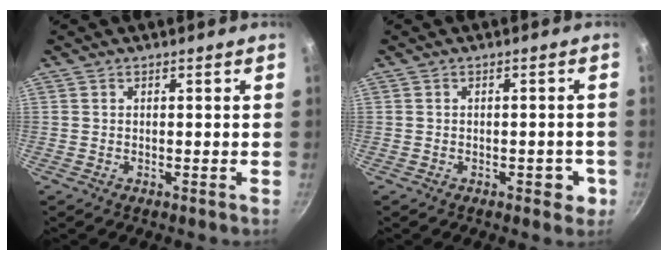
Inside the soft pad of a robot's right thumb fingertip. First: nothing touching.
{"total": 3.4, "force": [-1.3, 2.1, 2.4], "torque": [-0.006, 0.015, -0.012]}